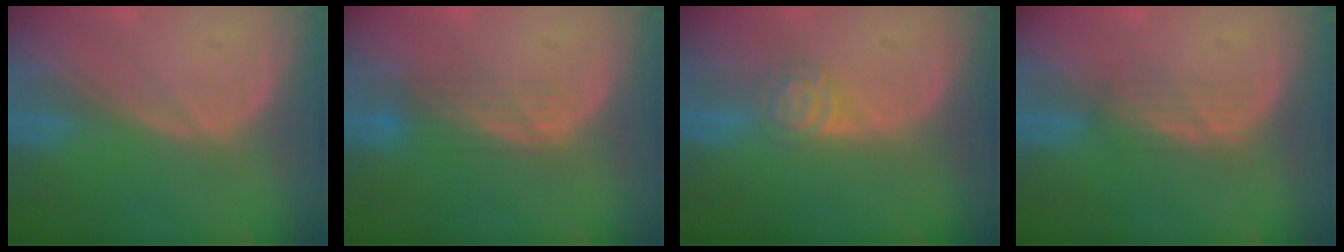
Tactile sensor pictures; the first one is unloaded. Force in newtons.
{"total": 3.6, "press": 3.0, "slide": 2.0}
{"total": 4.3, "press": 3.9, "slide": 1.8}
{"total": 2.1, "press": 2.1, "slide": 0.2}